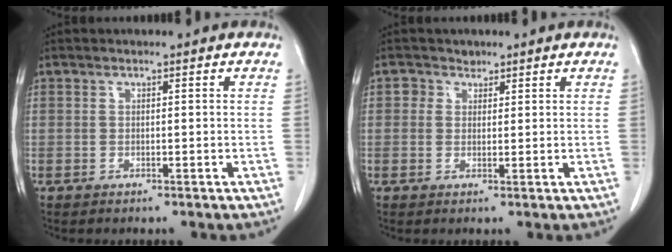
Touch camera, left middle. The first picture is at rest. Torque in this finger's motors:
{"motor_torque": [-0.05, 0.05, -0.06, -0.01]}